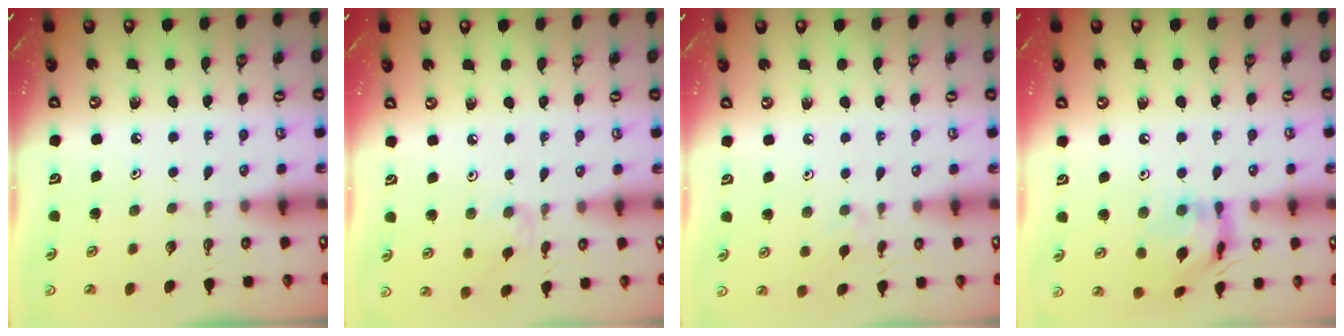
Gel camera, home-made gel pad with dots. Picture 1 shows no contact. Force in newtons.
{"total": 3.5, "press": 3.4, "slide": 0.6}
{"total": 3.3, "press": 3.3, "slide": 0.6}
{"total": 12.9, "press": 12.9, "slide": 1.1}